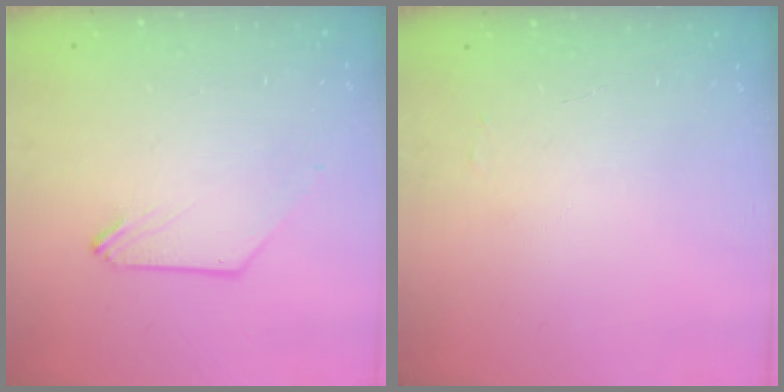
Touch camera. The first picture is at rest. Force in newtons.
{"total": 3.8, "press": 3.8, "slide": 0.4}